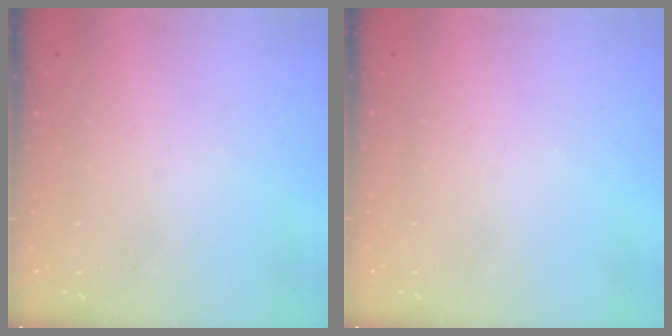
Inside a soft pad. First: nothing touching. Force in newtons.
{"total": 0.0}